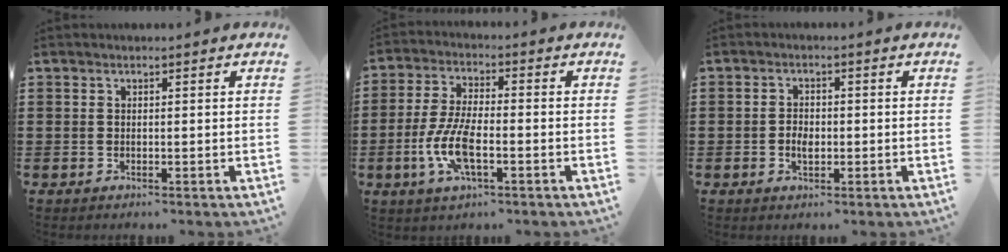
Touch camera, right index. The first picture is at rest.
{"total": 8.2, "force": [-2.7, 2.9, 7.2], "torque": [-0.167, -0.013, -0.054]}
{"total": 2.4, "force": [-0.6, 1.5, 1.8], "torque": [-0.033, 0.003, -0.010]}